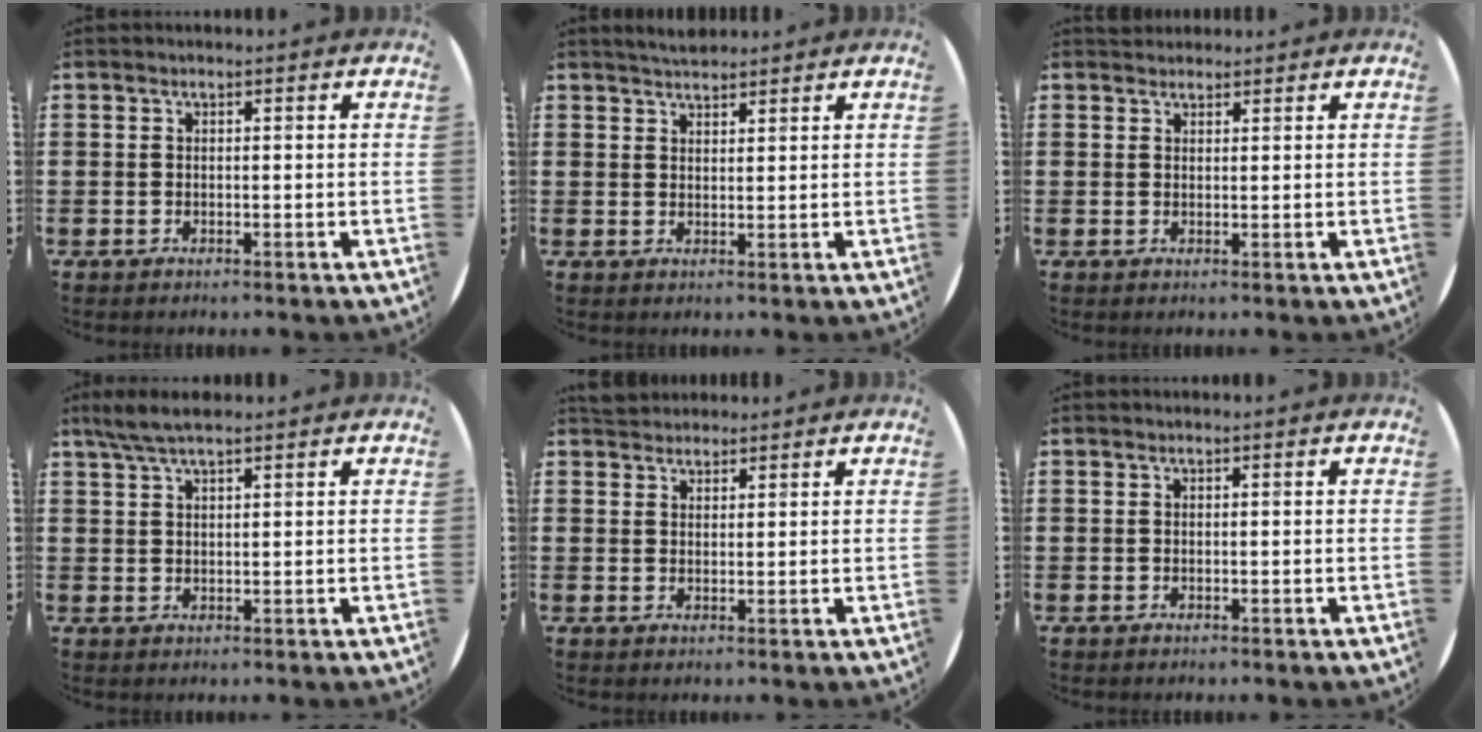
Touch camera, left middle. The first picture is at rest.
{"total": 2.5, "force": [2.4, 0.4, 0.3], "torque": [-0.010, -0.001, 0.046]}
{"total": 1.4, "force": [1.3, 0.4, -0.2], "torque": [0.009, 0.000, 0.024]}
{"total": 3.7, "force": [2.8, 0.6, 2.3], "torque": [-0.050, 0.005, 0.052]}
{"total": 2.4, "force": [2.3, 0.7, -0.1], "torque": [0.005, -0.002, 0.043]}
{"total": 0.0}